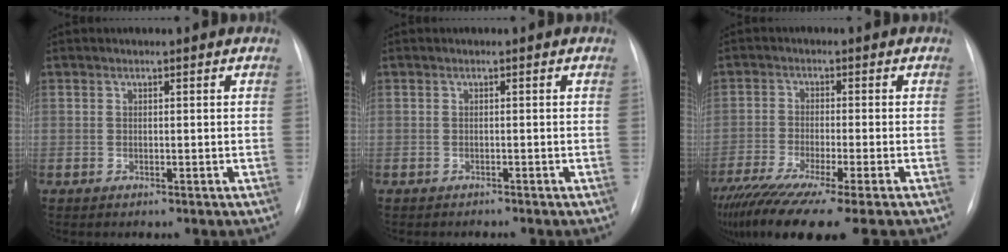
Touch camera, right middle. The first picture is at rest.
{"total": 1.1, "force": [-1.1, 0.2, 0.2], "torque": [-0.004, -0.003, -0.016]}
{"total": 16.6, "force": [-13.1, -0.1, 10.2], "torque": [-0.173, -0.054, -0.215]}